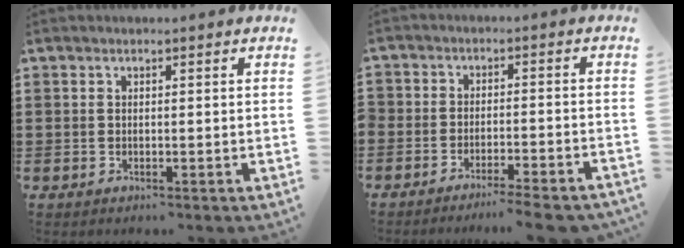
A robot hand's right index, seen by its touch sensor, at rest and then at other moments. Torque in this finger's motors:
{"motor_torque": [0.83, -0.74, -0.05, -0.03]}